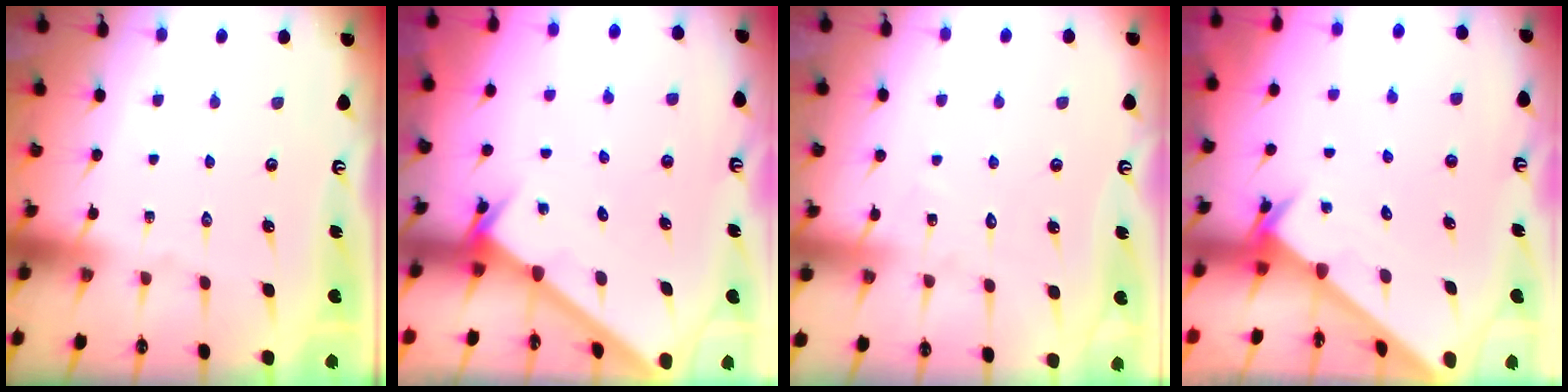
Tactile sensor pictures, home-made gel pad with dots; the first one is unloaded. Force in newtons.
{"total": 2.2, "press": 2.2, "slide": 0.2}
{"total": 5.8, "press": 5.8, "slide": 0.5}
{"total": 2.5, "press": 2.5, "slide": 0.2}